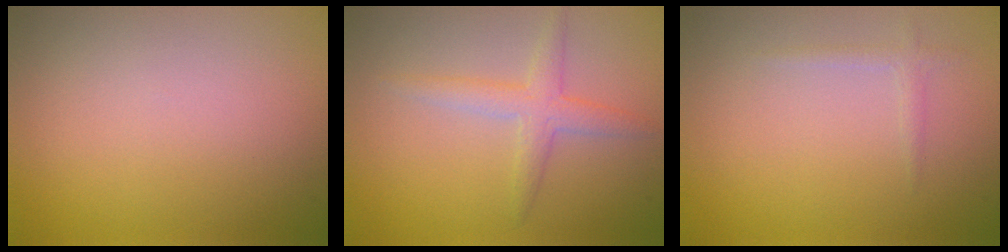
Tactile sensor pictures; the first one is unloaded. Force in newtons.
{"total": 2.5, "press": 2.5, "slide": 0.1}
{"total": 0.9, "press": 0.9, "slide": 0.0}